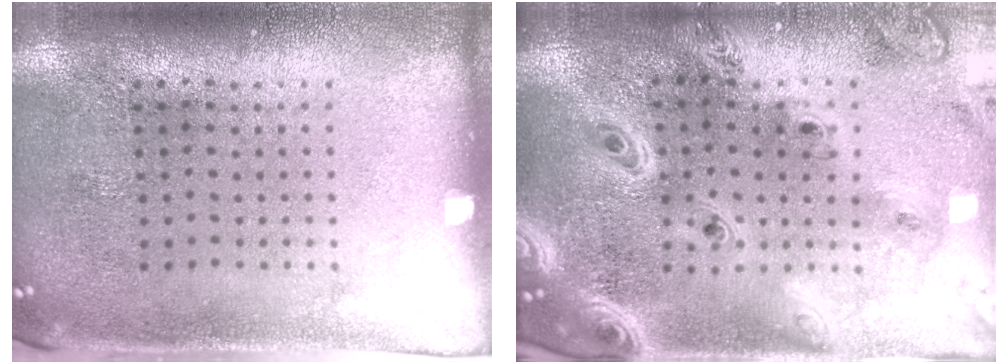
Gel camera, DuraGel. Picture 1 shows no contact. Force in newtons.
{"total": 3.6, "press": 2.8, "slide": 2.2}